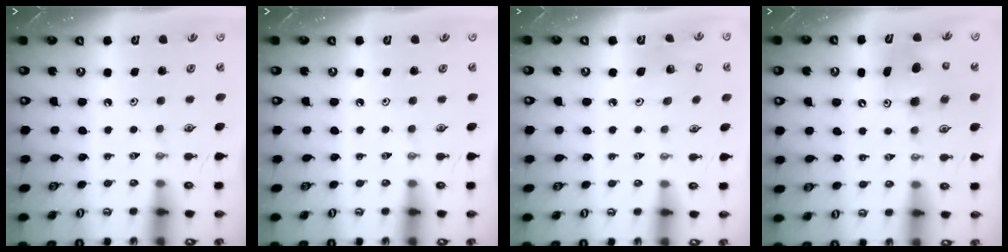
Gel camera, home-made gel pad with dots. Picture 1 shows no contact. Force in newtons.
{"total": 0.0}
{"total": 4.1, "press": 3.9, "slide": 1.2}
{"total": 8.0, "press": 7.9, "slide": 1.2}